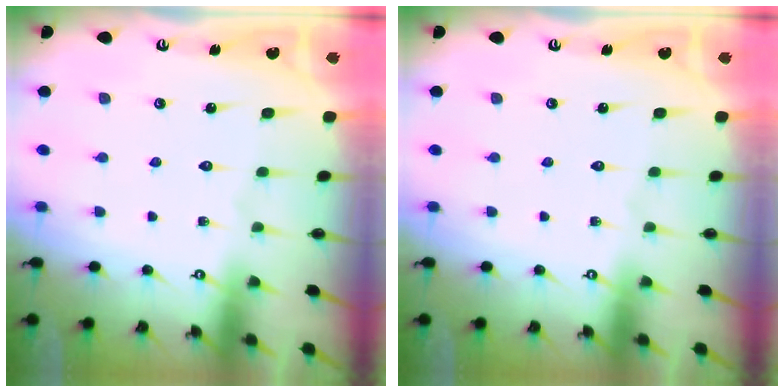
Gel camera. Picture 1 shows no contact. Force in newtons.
{"total": 0.0}